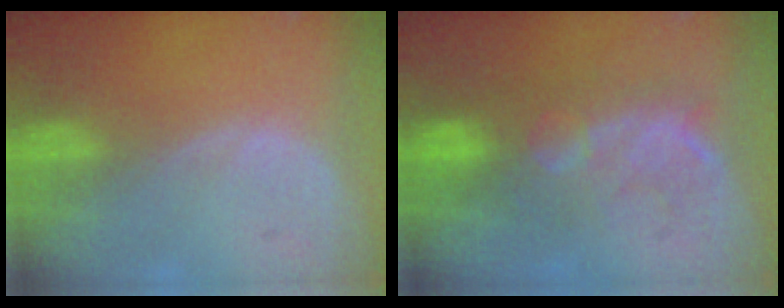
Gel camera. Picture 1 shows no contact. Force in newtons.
{"total": 8.4, "press": 8.1, "slide": 2.2}